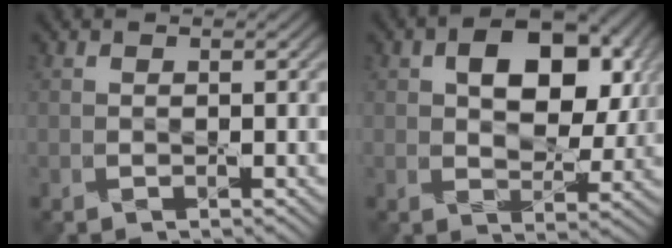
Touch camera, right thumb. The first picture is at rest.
{"total": 10.0, "force": [2.9, 6.2, 7.3], "torque": [-0.110, 0.000, 0.040]}